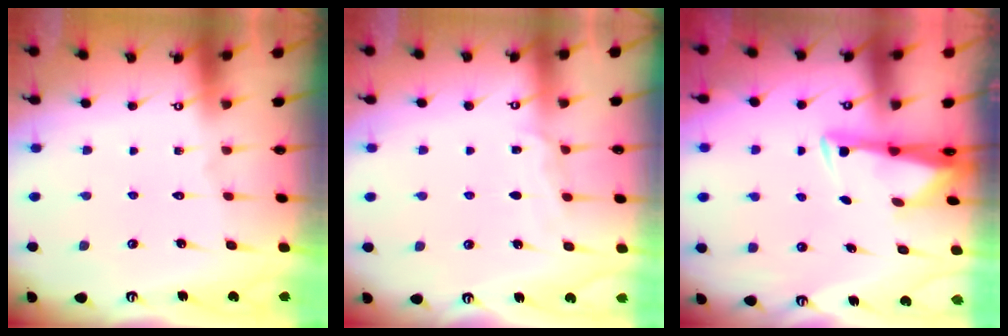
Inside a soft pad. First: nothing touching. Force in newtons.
{"total": 5.2, "press": 5.2, "slide": 0.5}
{"total": 3.1, "press": 2.9, "slide": 0.9}